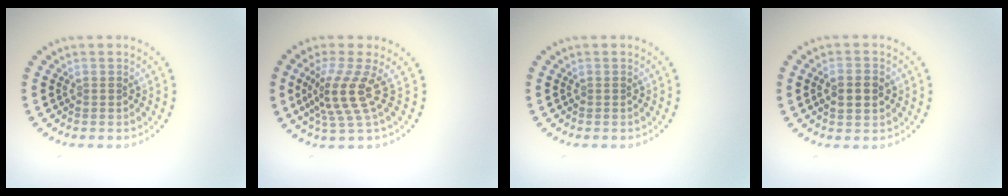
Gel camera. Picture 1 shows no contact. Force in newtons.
{"total": 3.9, "press": 2.7, "slide": 2.8}
{"total": 0.0}
{"total": 2.5, "press": 2.5, "slide": 0.1}